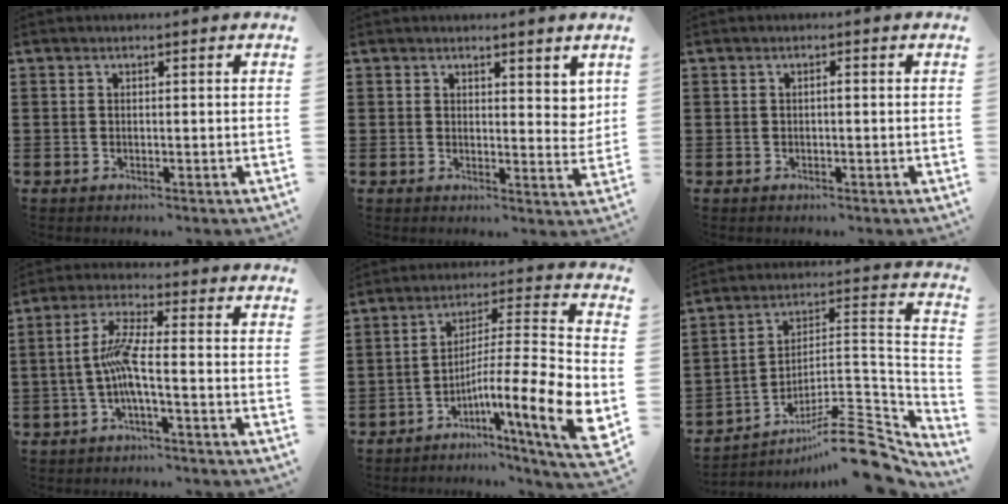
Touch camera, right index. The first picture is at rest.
{"total": 2.9, "force": [2.1, 1.7, 1.2], "torque": [-0.014, 0.002, 0.036]}
{"total": 0.7, "force": [-0.2, 0.1, 0.6], "torque": [-0.013, -0.004, -0.003]}
{"total": 6.2, "force": [-1.7, 0.7, 6.0], "torque": [-0.136, -0.008, -0.042]}
{"total": 13.7, "force": [-6.0, 1.6, 12.2], "torque": [-0.194, -0.013, -0.112]}
{"total": 11.9, "force": [-8.7, 3.0, 7.6], "torque": [-0.096, 0.032, -0.161]}